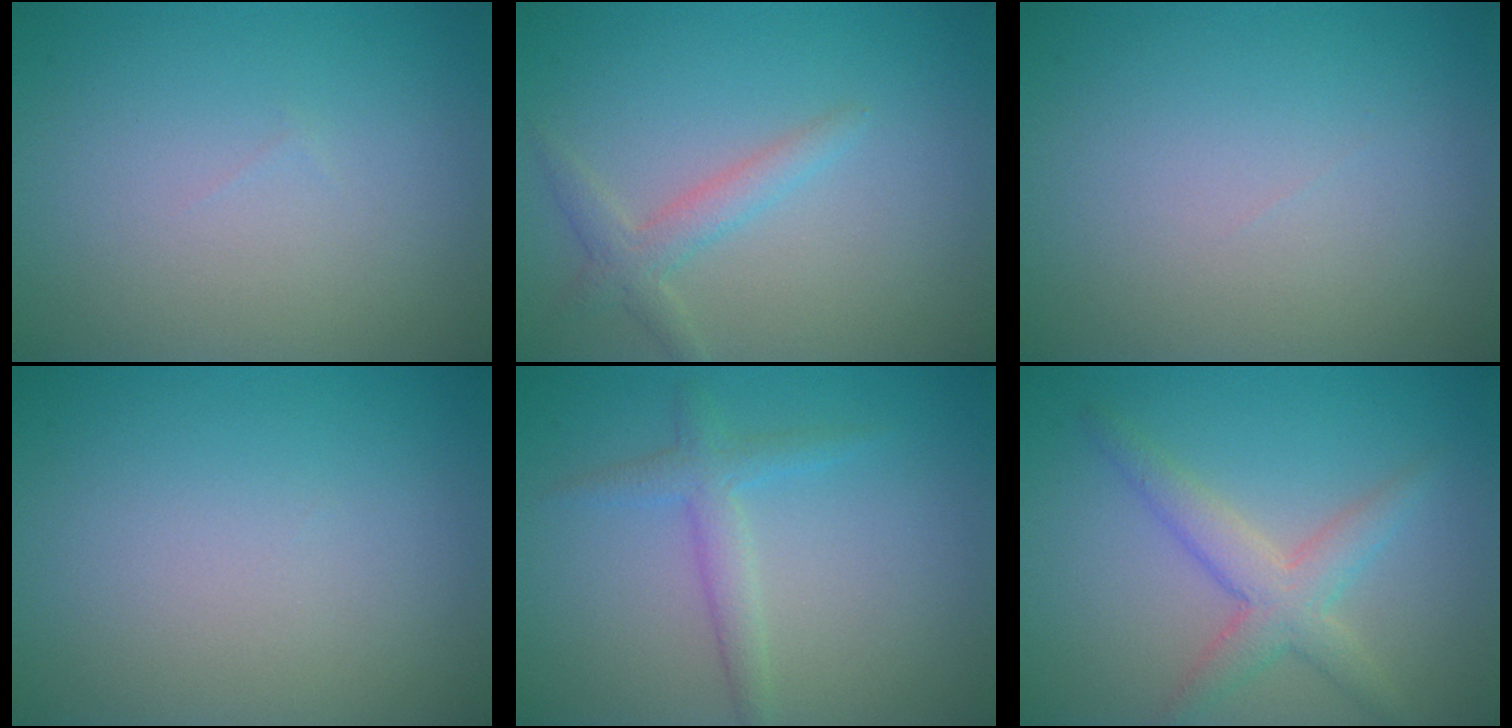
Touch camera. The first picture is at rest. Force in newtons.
{"total": 2.2, "press": 2.2, "slide": 0.1}
{"total": 0.0}
{"total": 0.0}
{"total": 2.3, "press": 2.3, "slide": 0.1}
{"total": 3.6, "press": 3.6, "slide": 0.2}